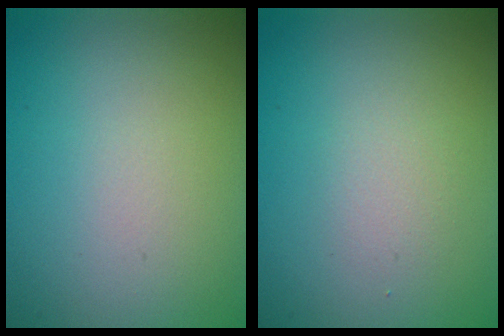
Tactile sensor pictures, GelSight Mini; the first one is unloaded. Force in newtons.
{"total": 1.2, "press": 1.2, "slide": 0.1}